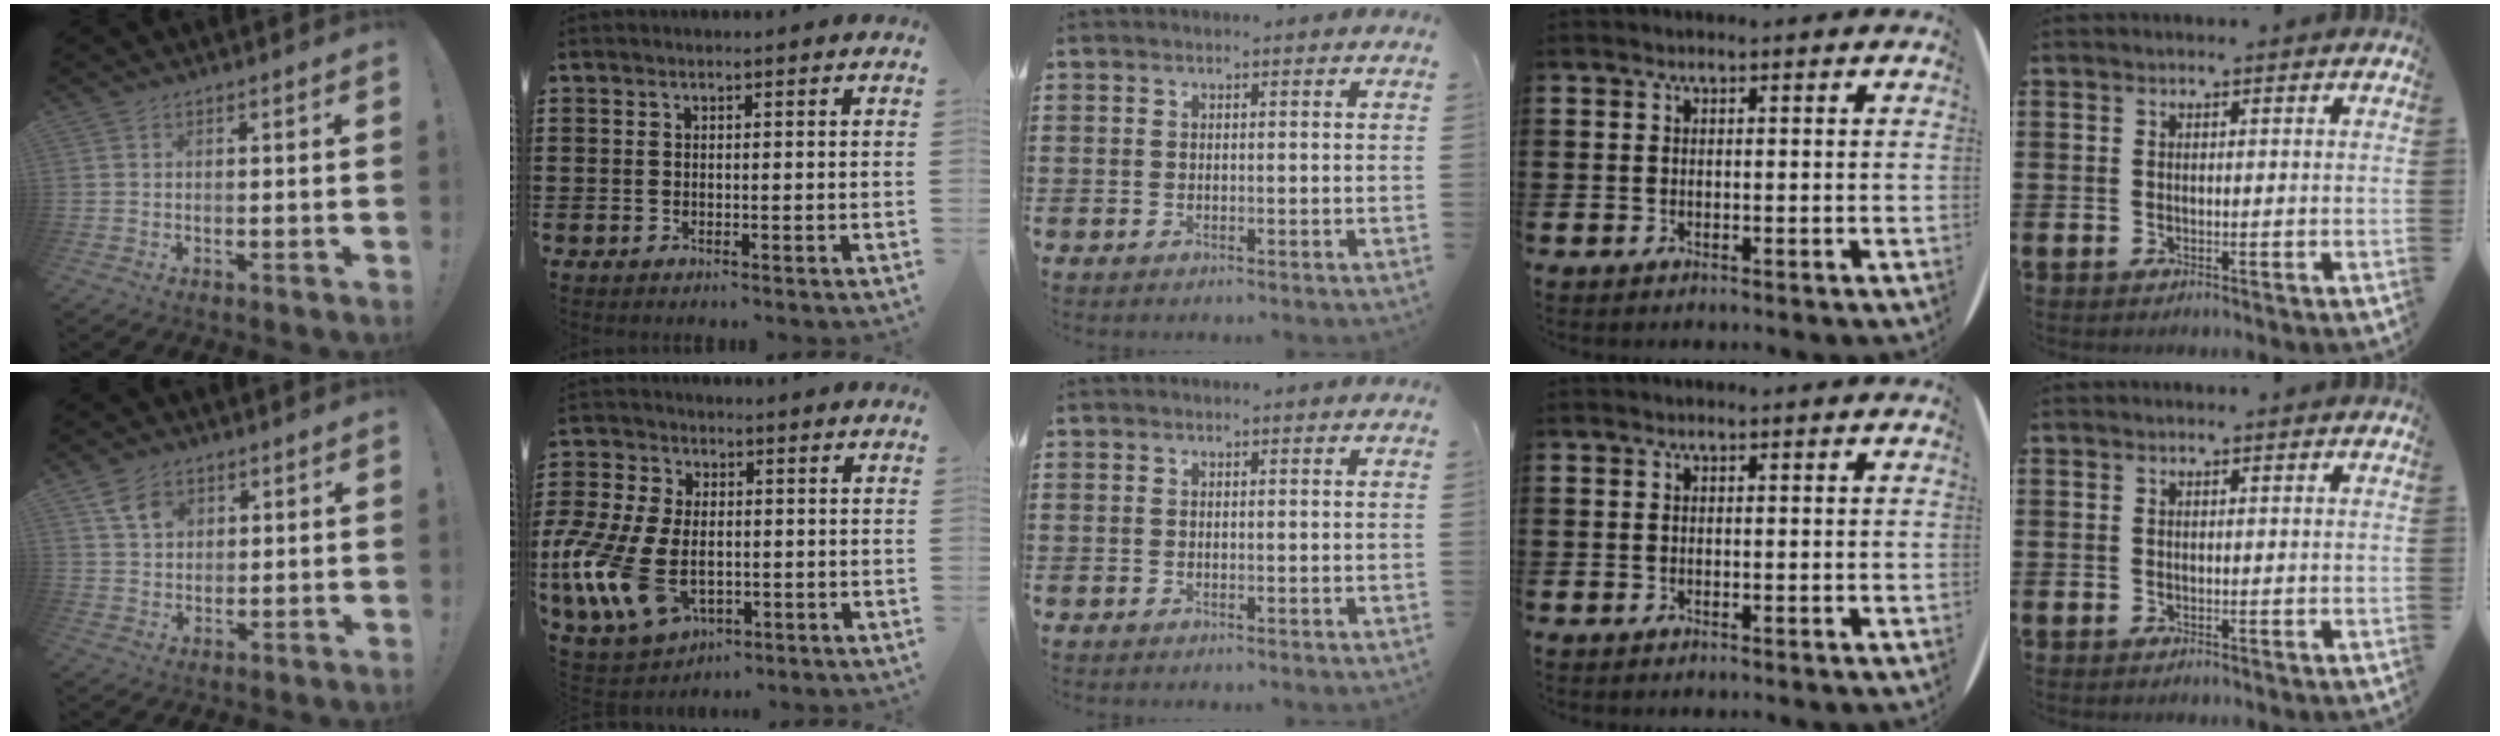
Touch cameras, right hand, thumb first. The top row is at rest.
{"thumb": {"total": 6.6, "force": [3.3, 4.7, 3.3], "torque": [-0.052, -0.006, 0.062]}, "index": {"total": 13.5, "force": [-4.0, 7.9, 10.3], "torque": [-0.258, -0.006, -0.076]}}